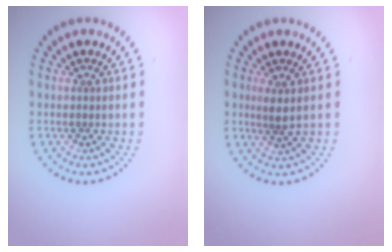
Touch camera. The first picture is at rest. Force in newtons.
{"total": 1.4, "press": 1.1, "slide": 0.9}